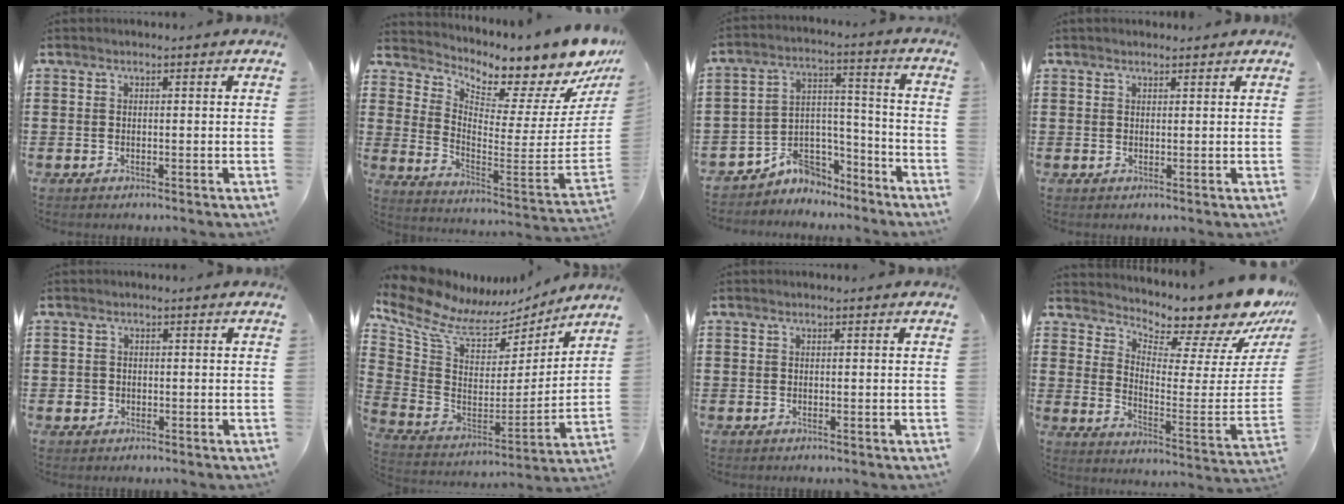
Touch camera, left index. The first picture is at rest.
{"total": 4.8, "force": [4.5, 0.9, 1.6], "torque": [-0.038, -0.076, 0.067]}
{"total": 7.0, "force": [-6.0, 3.4, 1.0], "torque": [-0.017, 0.025, -0.116]}
{"total": 0.8, "force": [0.7, 0.3, 0.2], "torque": [-0.004, 0.001, 0.014]}
{"total": 1.2, "force": [-0.3, 1.2, 0.2], "torque": [-0.008, 0.005, -0.009]}
{"total": 10.0, "force": [7.7, 4.4, 4.6], "torque": [-0.133, -0.048, 0.137]}
{"total": 0.0}
{"total": 6.9, "force": [6.5, 1.0, 2.3], "torque": [-0.048, -0.081, 0.105]}